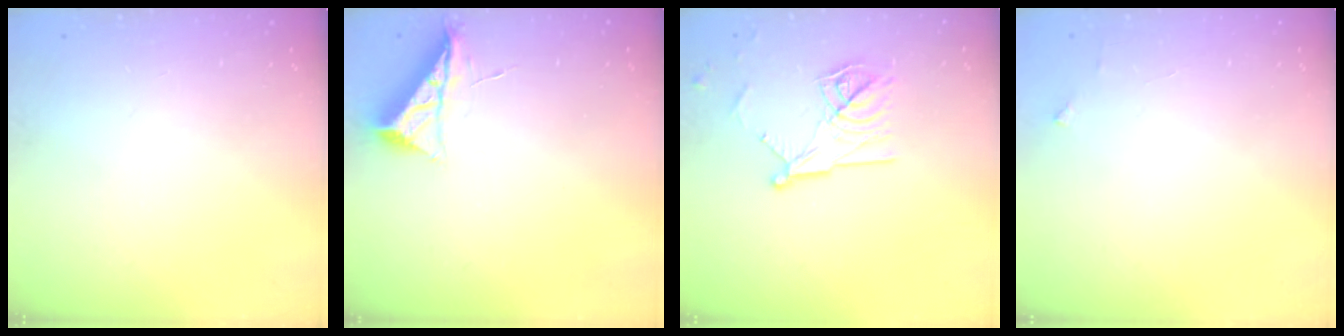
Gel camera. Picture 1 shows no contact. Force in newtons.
{"total": 6.3, "press": 6.2, "slide": 0.8}
{"total": 13.5, "press": 13.5, "slide": 0.2}
{"total": 2.6, "press": 2.6, "slide": 0.2}